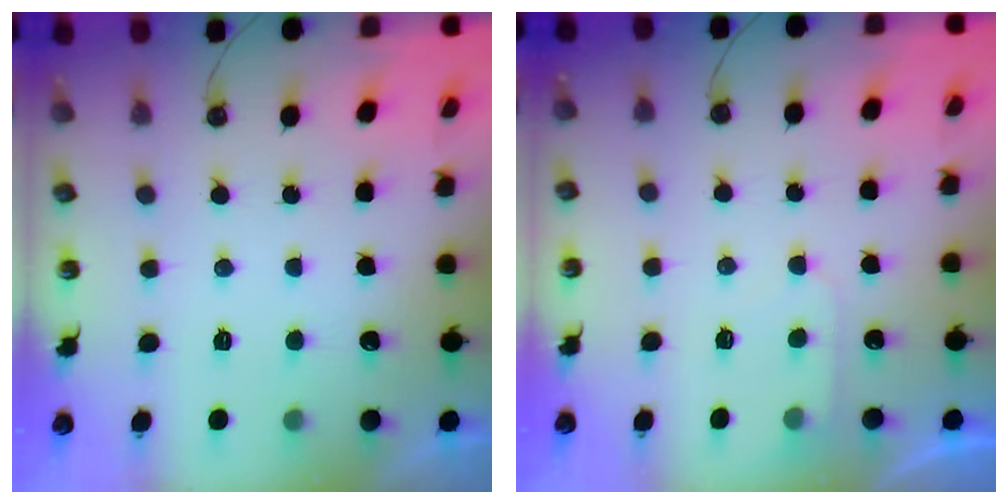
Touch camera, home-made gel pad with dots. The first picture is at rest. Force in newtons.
{"total": 5.3, "press": 5.2, "slide": 0.7}